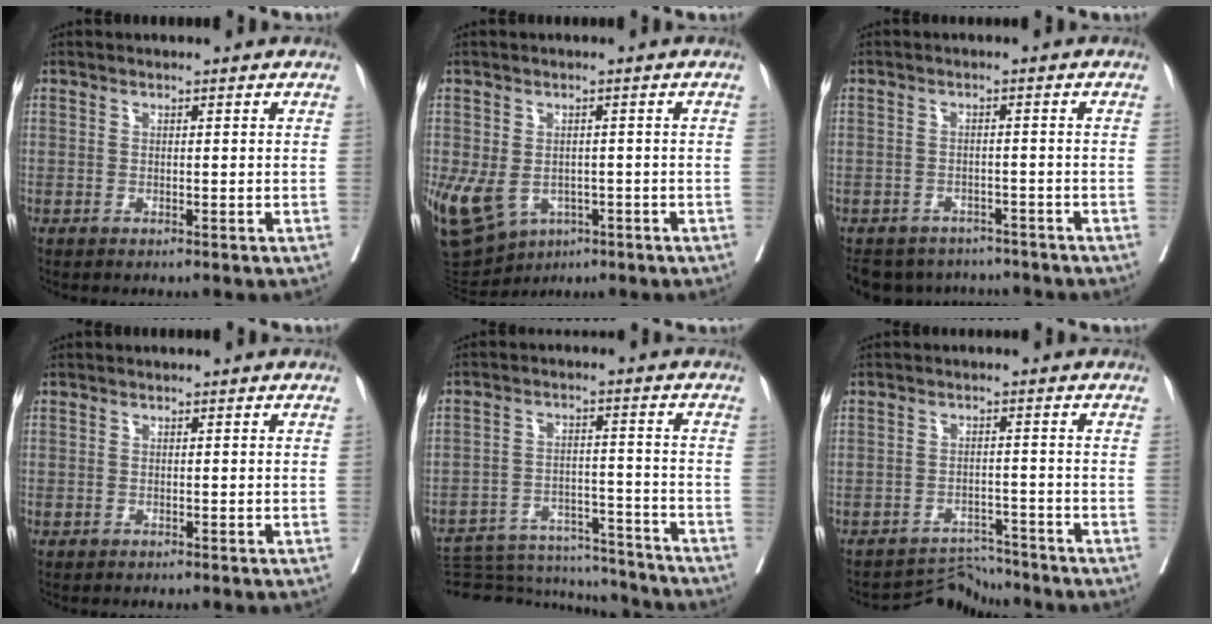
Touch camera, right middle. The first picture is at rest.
{"total": 16.9, "force": [-6.4, 12.7, 9.1], "torque": [-0.230, -0.005, -0.086]}
{"total": 11.6, "force": [-10.2, 4.9, 2.5], "torque": [-0.057, 0.007, -0.129]}
{"total": 0.0}
{"total": 15.2, "force": [-14.6, 3.5, 2.1], "torque": [-0.029, 0.024, -0.208]}
{"total": 4.2, "force": [-3.5, 0.6, -2.2], "torque": [0.043, 0.017, -0.053]}